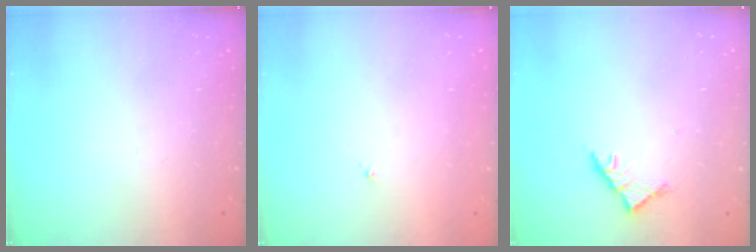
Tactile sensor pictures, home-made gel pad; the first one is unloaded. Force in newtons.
{"total": 0.8, "press": 0.7, "slide": 0.3}
{"total": 3.4, "press": 3.3, "slide": 0.8}